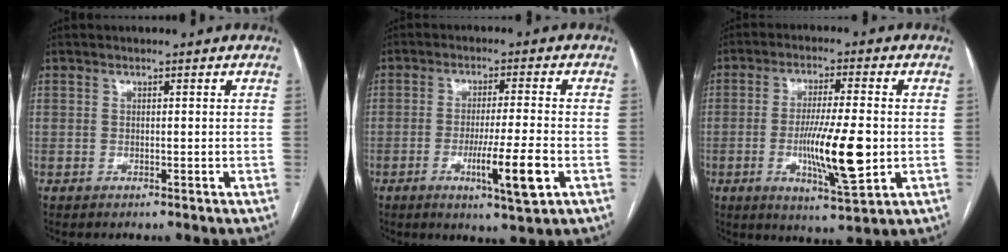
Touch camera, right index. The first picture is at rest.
{"total": 8.4, "force": [-3.0, -0.3, 7.9], "torque": [-0.129, -0.019, -0.049]}
{"total": 11.7, "force": [-1.9, 1.3, 11.5], "torque": [-0.203, -0.018, -0.031]}